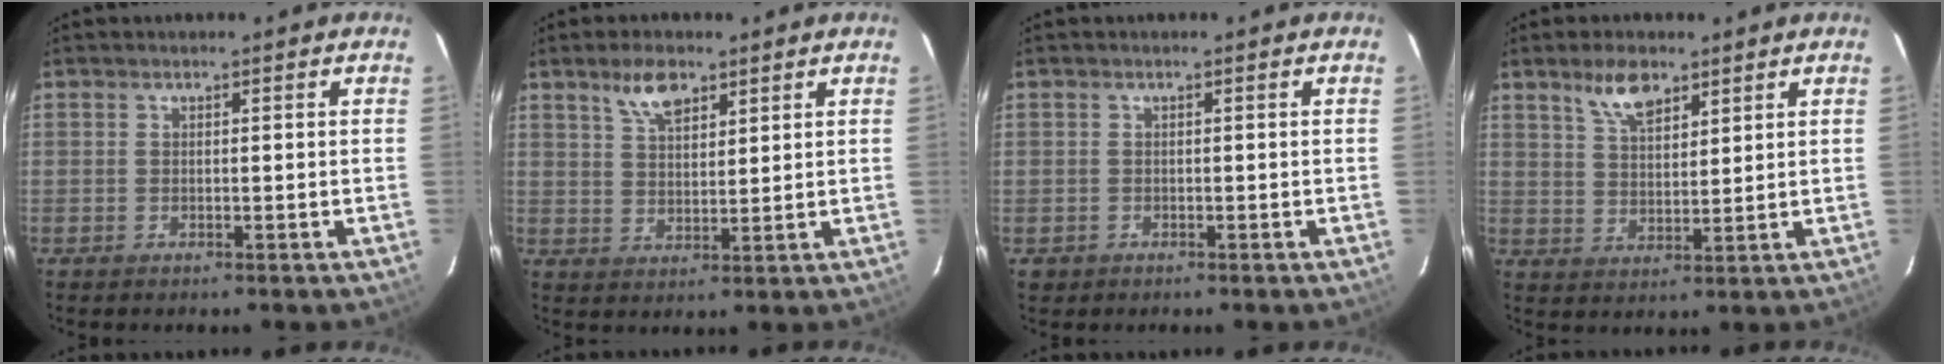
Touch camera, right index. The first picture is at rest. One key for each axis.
{"total": 6.0, "fx": 4.1, "fy": 2.6, "fz": 3.6, "tx": -0.062, "ty": 0.005, "tz": 0.076}
{"total": 1.4, "fx": -0.5, "fy": 1.4, "fz": 0.1, "tx": -0.003, "ty": 0.001, "tz": -0.004}
{"total": 6.6, "fx": 4.6, "fy": 2.8, "fz": 3.9, "tx": -0.067, "ty": 0.004, "tz": 0.087}